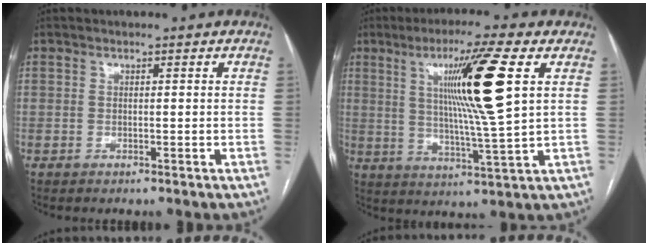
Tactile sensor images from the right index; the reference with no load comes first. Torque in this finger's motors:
{"motor_torque": [1.28, 0.86, 0.69, 0.21]}